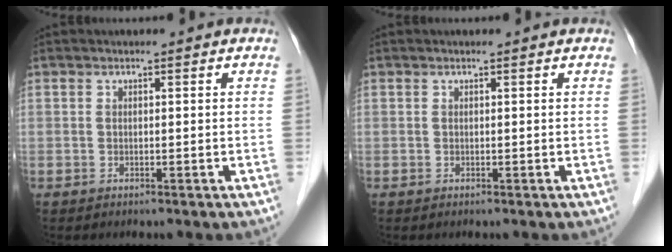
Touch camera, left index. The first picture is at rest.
{"total": 0.0}